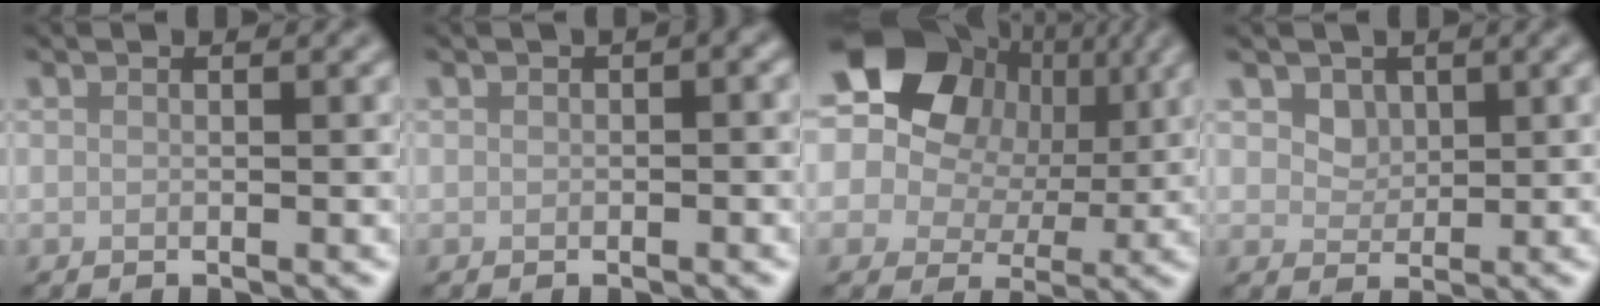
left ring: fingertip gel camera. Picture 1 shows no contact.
{"total": 1.6, "force": [0.3, 0.9, 1.3], "torque": [-0.011, 0.006, 0.002]}
{"total": 17.2, "force": [6.5, 13.1, 9.1], "torque": [-0.167, 0.050, 0.092]}
{"total": 1.8, "force": [0.8, 1.4, 0.7], "torque": [-0.015, -0.007, 0.015]}